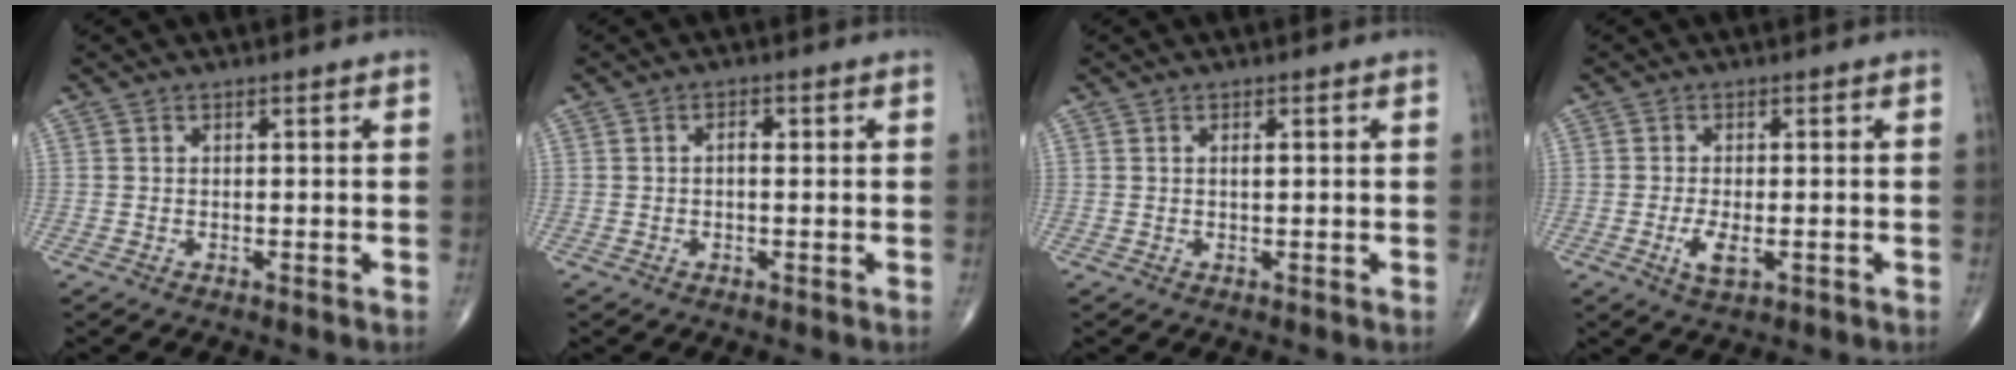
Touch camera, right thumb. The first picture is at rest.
{"total": 1.6, "force": [0.2, 0.8, 1.3], "torque": [-0.022, 0.005, 0.000]}
{"total": 1.0, "force": [0.3, 0.3, 0.9], "torque": [-0.013, 0.002, 0.004]}
{"total": 3.8, "force": [-1.1, 1.5, 3.3], "torque": [-0.065, -0.006, -0.019]}